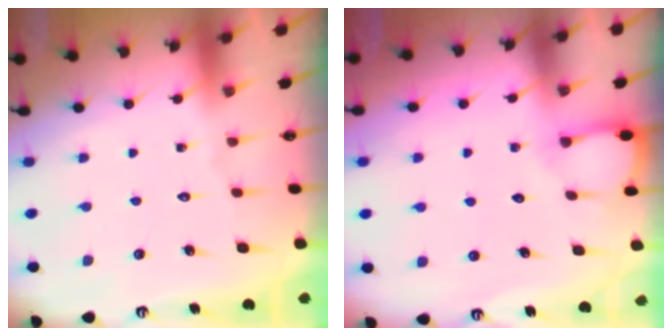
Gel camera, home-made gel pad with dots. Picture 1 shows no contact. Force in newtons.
{"total": 3.4, "press": 3.4, "slide": 0.3}